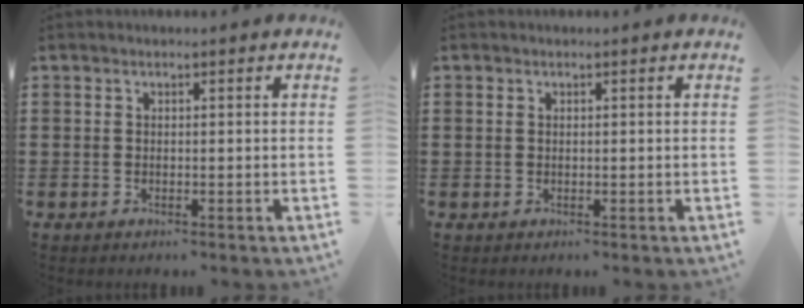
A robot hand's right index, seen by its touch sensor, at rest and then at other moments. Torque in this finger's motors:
{"motor_torque": [-0.39, 0.83, -0.02, -0.01]}